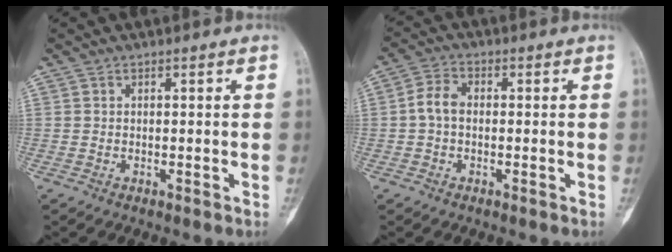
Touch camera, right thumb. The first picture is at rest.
{"total": 4.6, "force": [-0.2, 3.2, 3.3], "torque": [-0.062, 0.016, -0.010]}